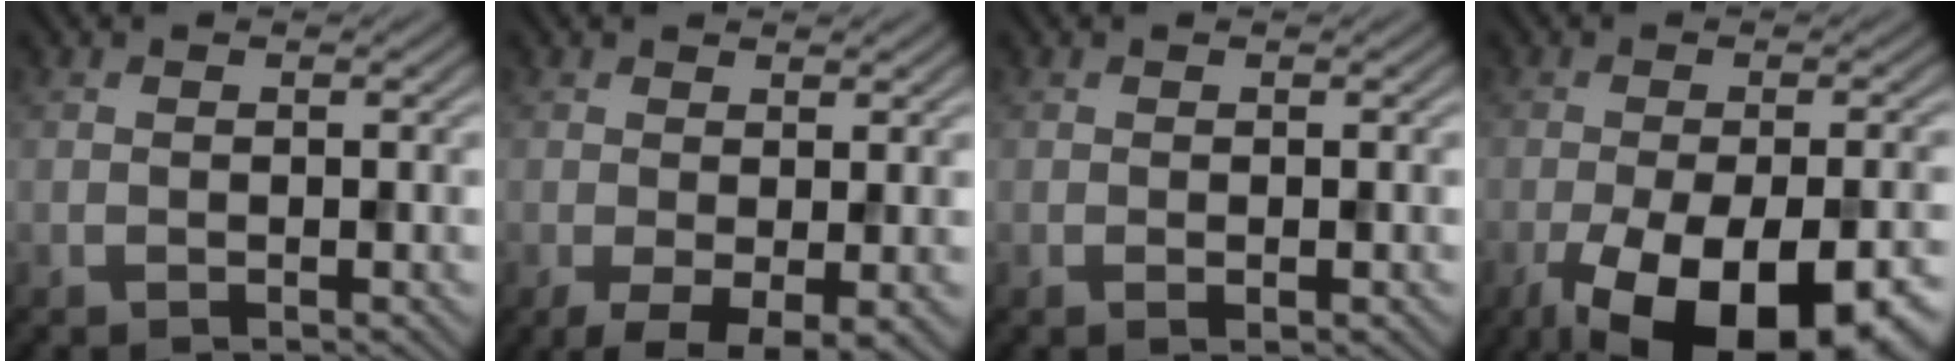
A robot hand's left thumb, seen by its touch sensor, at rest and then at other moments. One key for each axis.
{"total": 4.9, "fx": -1.6, "fy": 1.9, "fz": 4.2, "tx": -0.077, "ty": -0.011, "tz": -0.024}
{"total": 0.9, "fx": -0.2, "fy": 0.2, "fz": 0.8, "tx": -0.016, "ty": -0.005, "tz": -0.003}
{"total": 17.7, "fx": -9.9, "fy": 7.5, "fz": 12.5, "tx": -0.182, "ty": -0.047, "tz": -0.118}